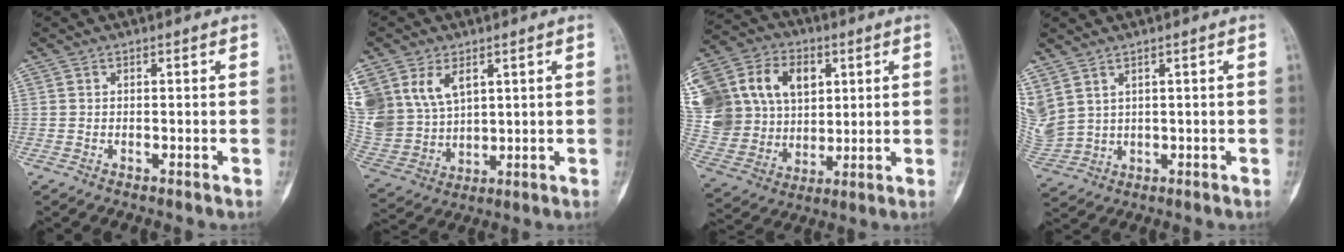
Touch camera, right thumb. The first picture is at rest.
{"total": 18.0, "force": [7.2, 12.8, 10.4], "torque": [-0.242, 0.002, 0.161]}
{"total": 29.0, "force": [8.0, 22.3, 16.7], "torque": [-0.372, 0.054, 0.166]}
{"total": 8.2, "force": [4.0, 5.4, 4.7], "torque": [-0.122, -0.008, 0.103]}